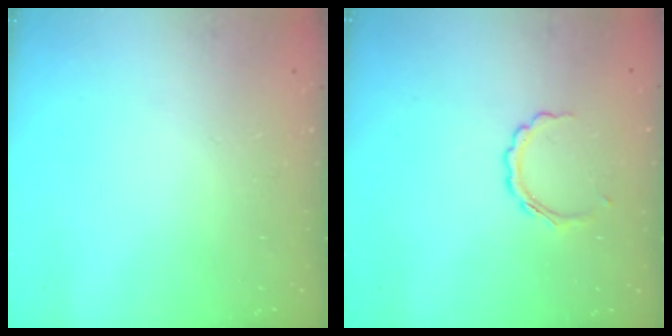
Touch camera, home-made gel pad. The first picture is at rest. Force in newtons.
{"total": 6.1, "press": 6.0, "slide": 0.9}